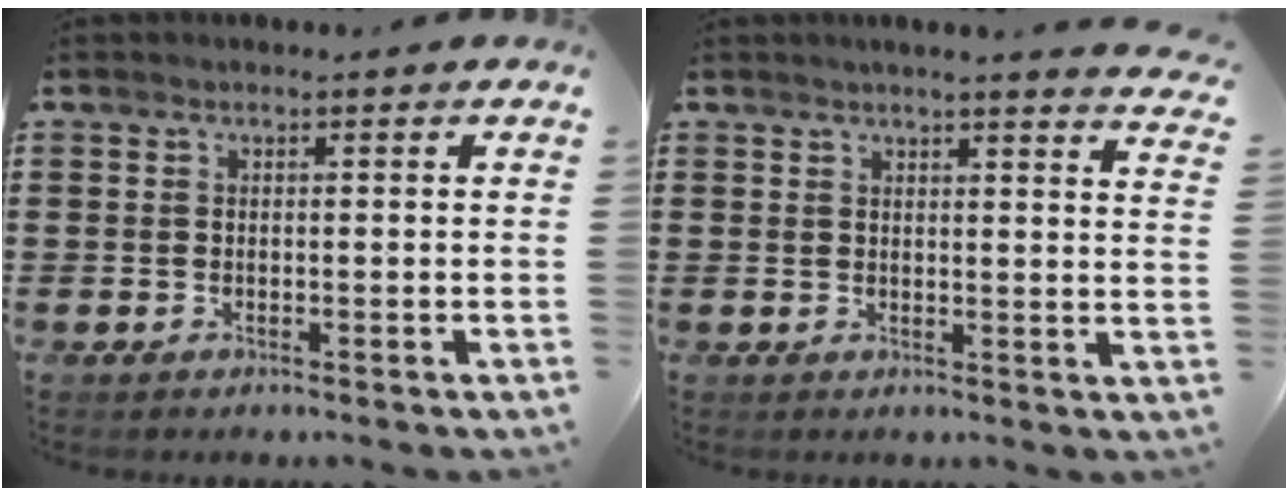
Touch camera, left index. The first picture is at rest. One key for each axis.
{"total": 2.8, "fx": 2.6, "fy": -0.6, "fz": 0.8, "tx": -0.023, "ty": -0.011, "tz": 0.047}